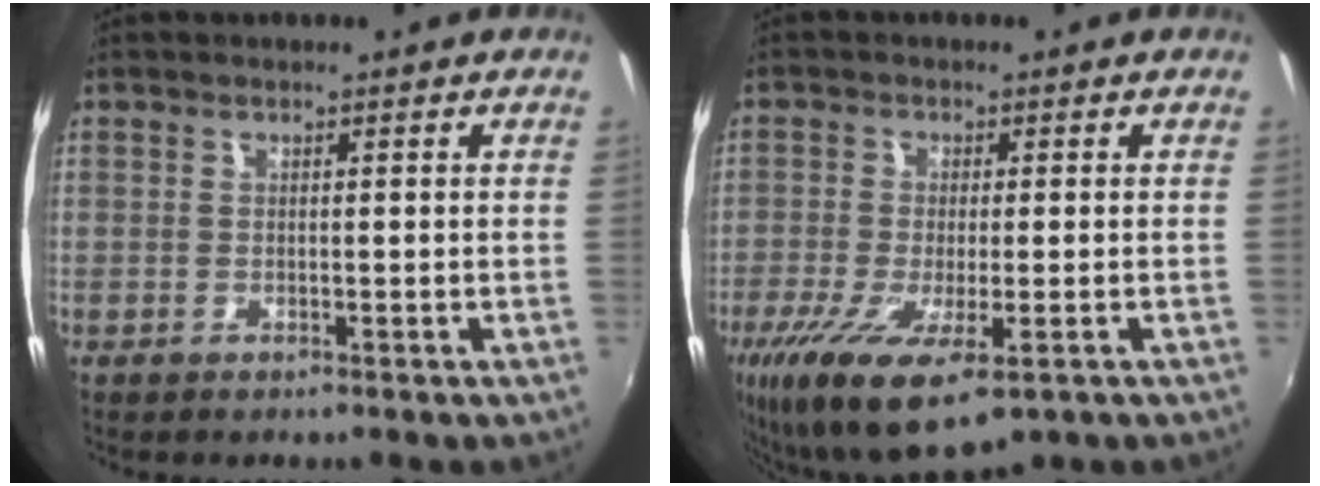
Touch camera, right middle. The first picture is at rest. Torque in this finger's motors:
{"motor_torque": [1.50, -0.64, 0.36, 0.21]}